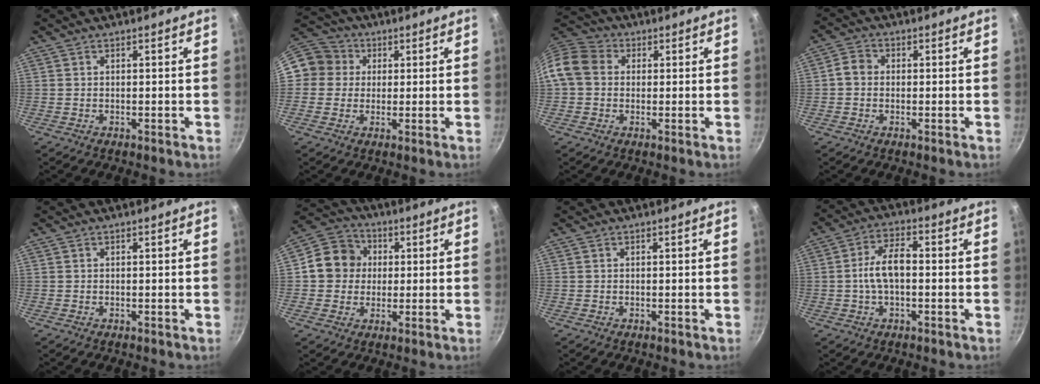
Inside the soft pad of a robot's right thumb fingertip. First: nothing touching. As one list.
[{"total": 9.0, "force": [1.8, 8.4, 2.4], "torque": [-0.016, 0.018, 0.013]}, {"total": 10.7, "force": [0.8, 9.0, 5.7], "torque": [-0.097, 0.026, -0.005]}, {"total": 3.3, "force": [-0.2, 2.8, 1.7], "torque": [-0.026, 0.009, -0.015]}, {"total": 0.0}, {"total": 9.0, "force": [0.6, 8.1, 3.9], "torque": [-0.033, 0.016, -0.010]}, {"total": 0.0}, {"total": 7.4, "force": [-0.5, 3.7, 6.4], "torque": [-0.113, 0.028, -0.015]}]